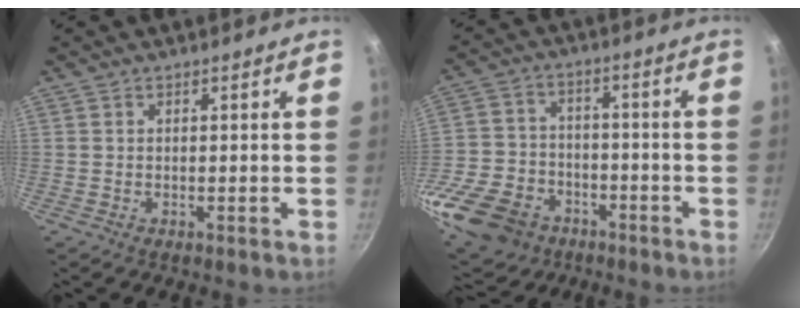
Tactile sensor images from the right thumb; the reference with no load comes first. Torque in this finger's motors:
{"motor_torque": [1.70, 1.06, 0.90, -0.58, 0.14]}